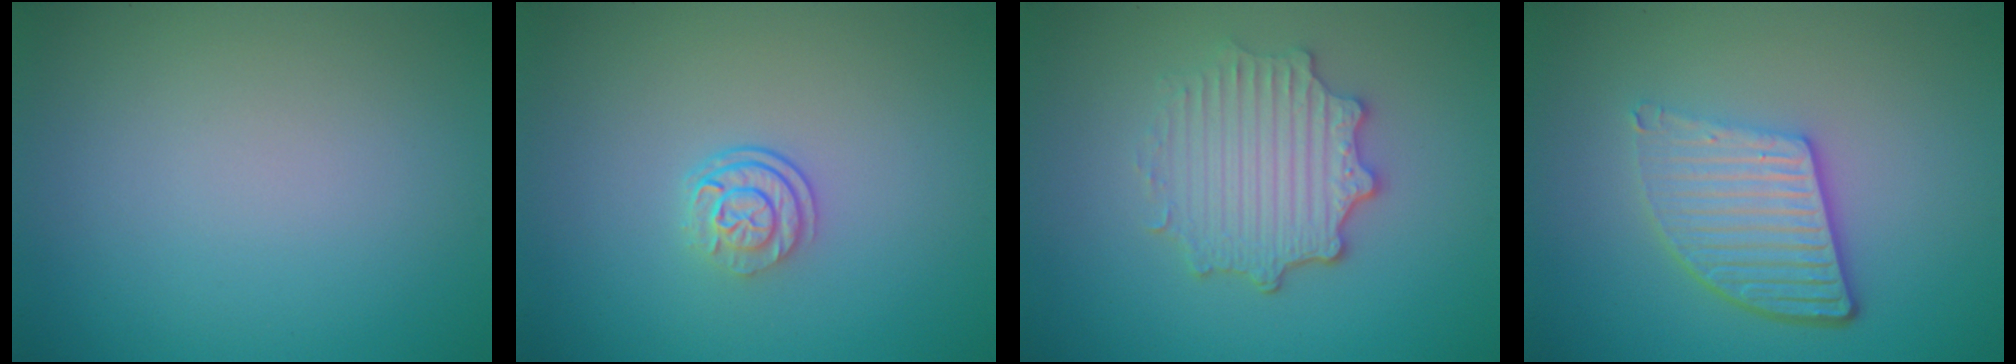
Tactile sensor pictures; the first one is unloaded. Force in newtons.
{"total": 2.5, "press": 1.8, "slide": 1.8}
{"total": 4.5, "press": 3.7, "slide": 2.4}
{"total": 5.1, "press": 3.8, "slide": 3.5}